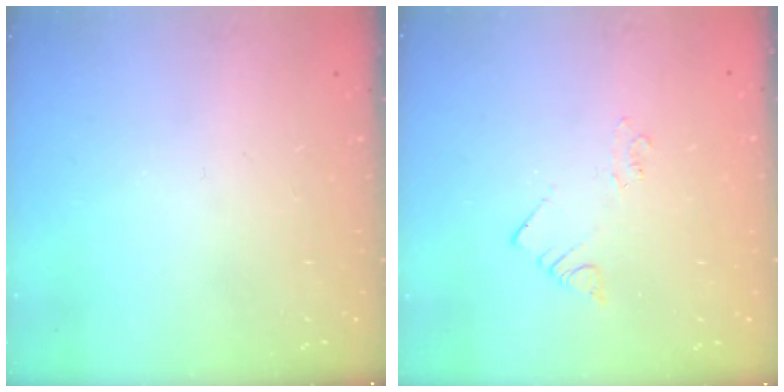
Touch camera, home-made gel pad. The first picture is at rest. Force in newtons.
{"total": 1.9, "press": 1.9, "slide": 0.1}